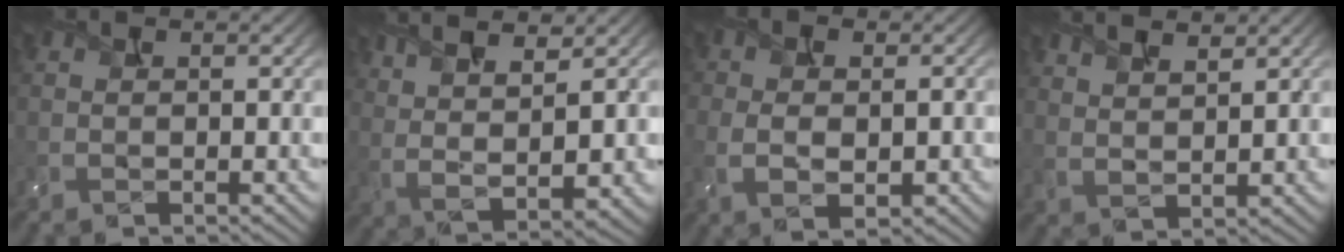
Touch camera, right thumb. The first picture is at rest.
{"total": 8.6, "force": [4.6, 2.3, 6.9], "torque": [-0.151, 0.003, 0.088]}
{"total": 6.6, "force": [-0.5, 4.2, 5.0], "torque": [-0.071, 0.003, -0.015]}
{"total": 5.0, "force": [4.0, 1.2, 2.8], "torque": [-0.052, 0.004, 0.069]}